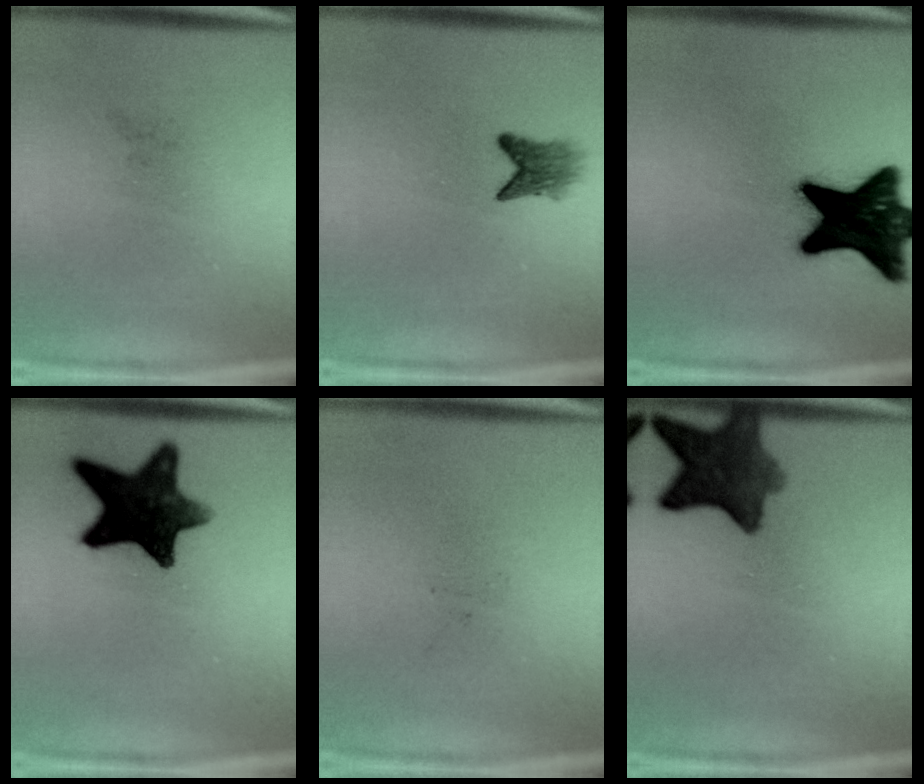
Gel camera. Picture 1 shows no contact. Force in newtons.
{"total": 2.9}
{"total": 19.0}
{"total": 13.5}
{"total": 0.0}
{"total": 8.6}